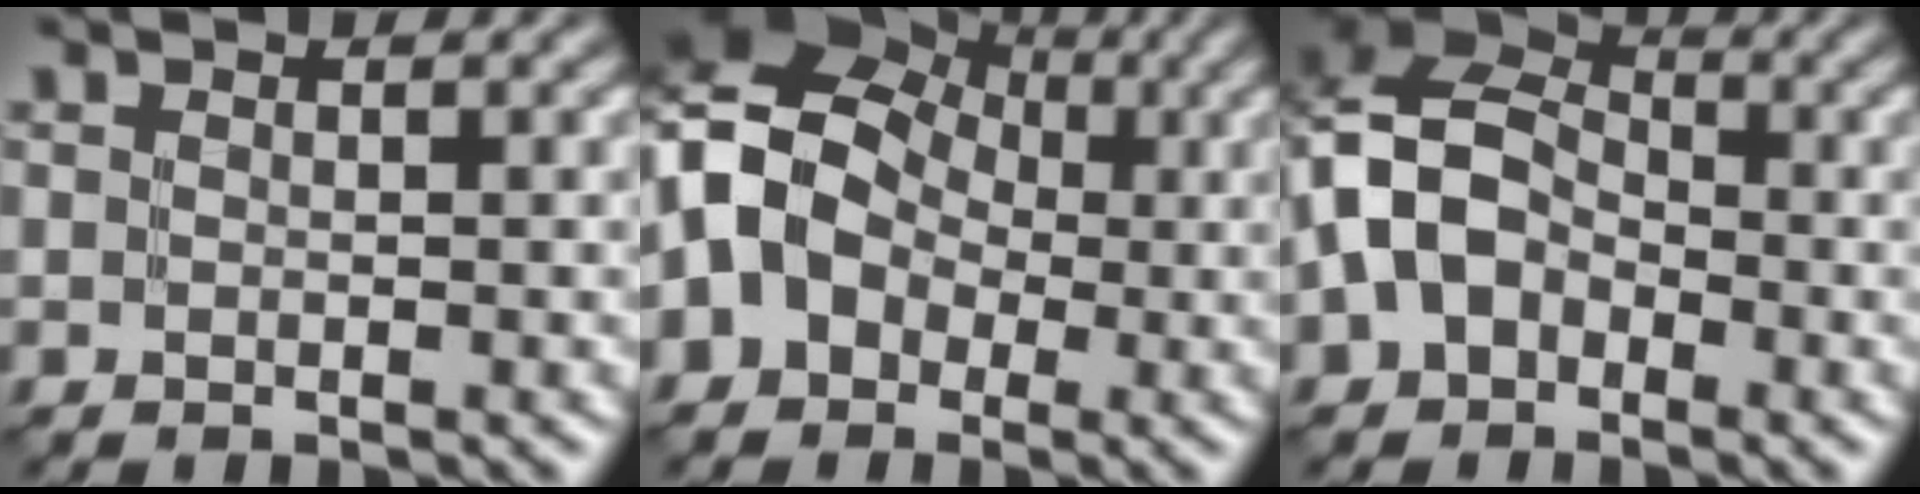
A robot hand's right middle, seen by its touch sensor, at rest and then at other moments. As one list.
[{"total": 9.4, "force": [-0.5, 7.6, 5.6], "torque": [-0.103, 0.007, -0.030]}, {"total": 8.1, "force": [-1.9, 6.2, 4.8], "torque": [-0.089, 0.011, -0.055]}]